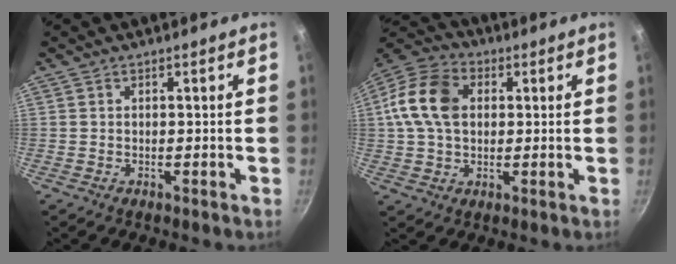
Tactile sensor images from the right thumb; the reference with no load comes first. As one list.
[{"total": 13.5, "force": [2.1, 9.6, 9.2], "torque": [-0.158, 0.018, 0.023]}]